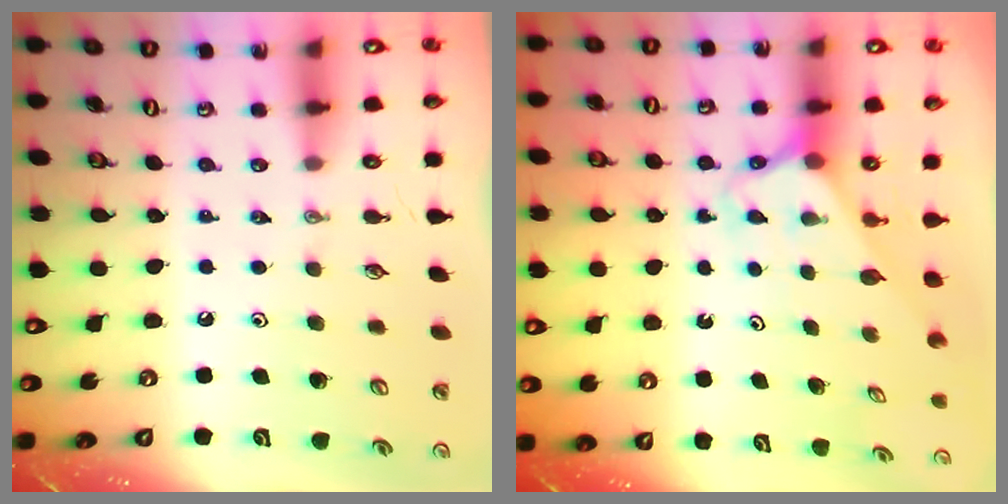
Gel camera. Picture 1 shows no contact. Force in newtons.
{"total": 2.5, "press": 2.5, "slide": 0.2}